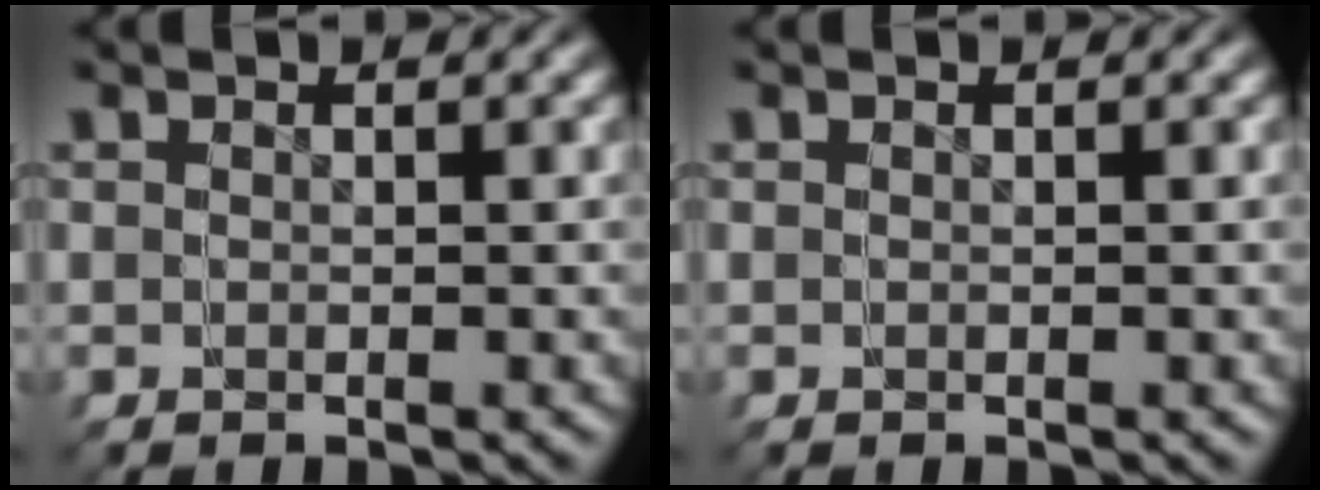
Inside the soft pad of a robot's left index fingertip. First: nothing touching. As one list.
[{"total": 0.0}]